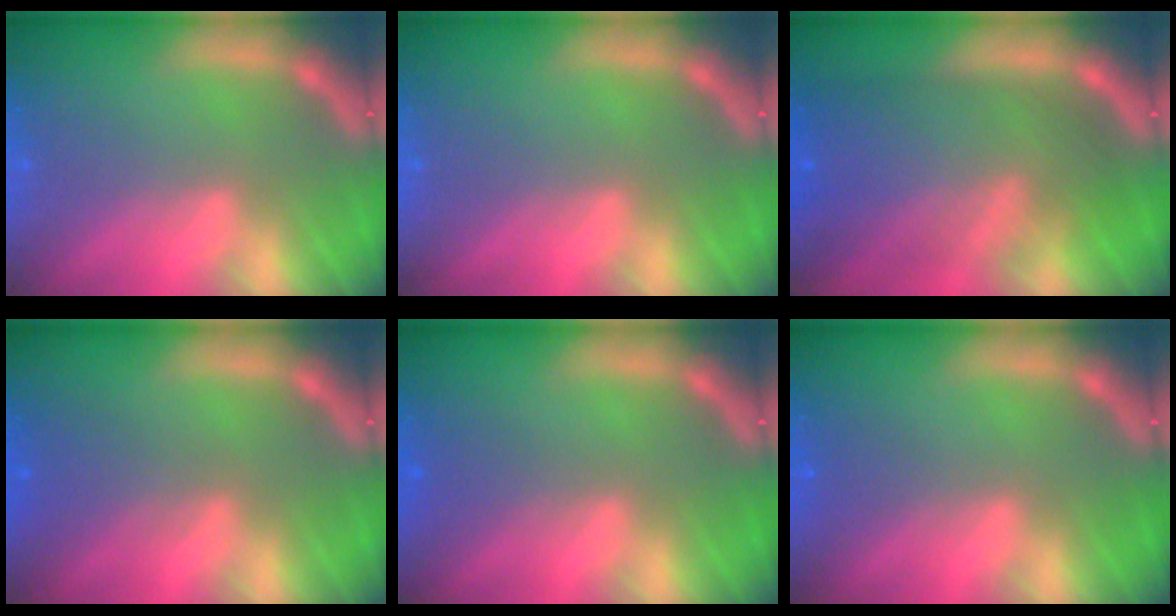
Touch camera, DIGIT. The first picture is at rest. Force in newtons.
{"total": 0.0}
{"total": 10.0}
{"total": 2.5}
{"total": 1.5}
{"total": 1.0}